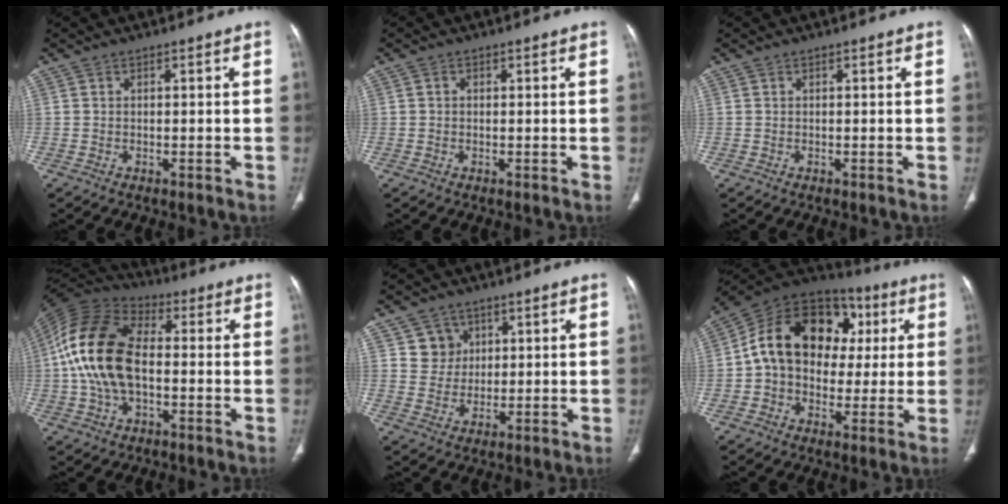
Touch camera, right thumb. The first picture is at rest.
{"total": 0.6, "force": [0.1, 0.5, 0.3], "torque": [-0.001, 0.001, 0.000]}
{"total": 0.0}
{"total": 17.2, "force": [-0.7, 10.2, 13.8], "torque": [-0.279, 0.031, -0.021]}
{"total": 4.9, "force": [2.0, 4.4, 0.5], "torque": [0.017, -0.008, 0.035]}
{"total": 20.4, "force": [2.9, 15.3, 13.2], "torque": [-0.183, 0.042, 0.039]}